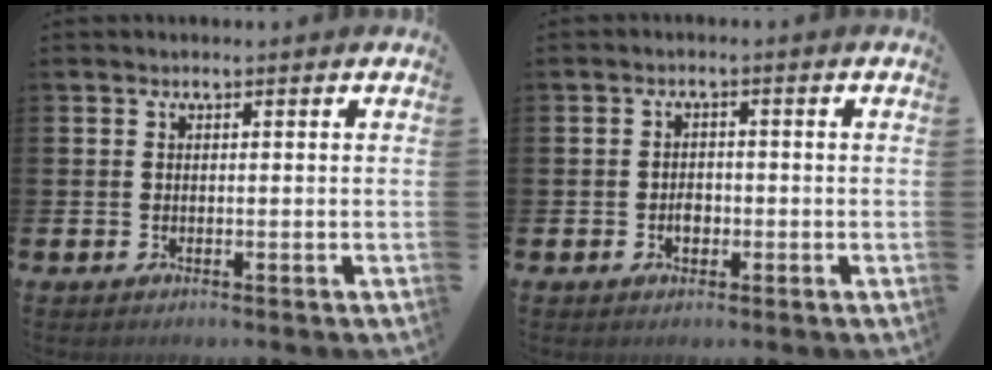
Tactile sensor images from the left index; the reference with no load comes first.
{"total": 1.9, "force": [-0.5, 1.4, 1.2], "torque": [-0.012, 0.001, -0.014]}